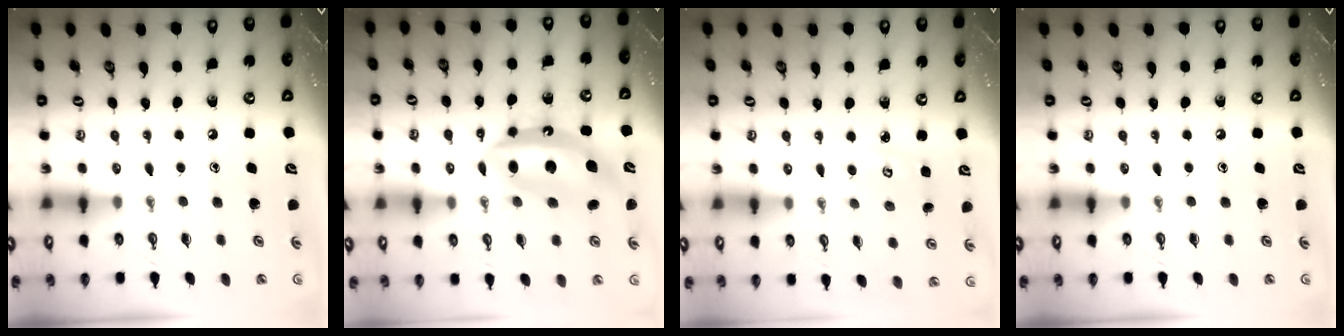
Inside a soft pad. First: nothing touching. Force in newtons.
{"total": 13.2, "press": 13.0, "slide": 1.9}
{"total": 2.7, "press": 2.7, "slide": 0.3}
{"total": 0.0}